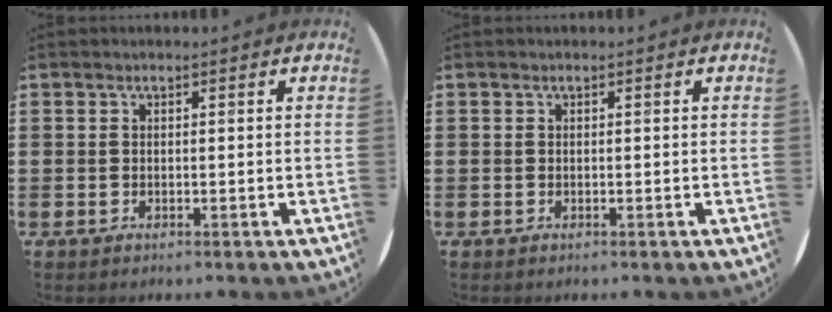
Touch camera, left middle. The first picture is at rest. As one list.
[{"total": 0.0}]